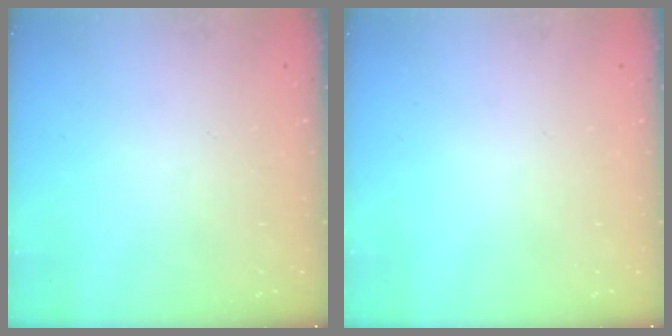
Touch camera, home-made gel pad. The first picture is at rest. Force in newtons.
{"total": 0.0}